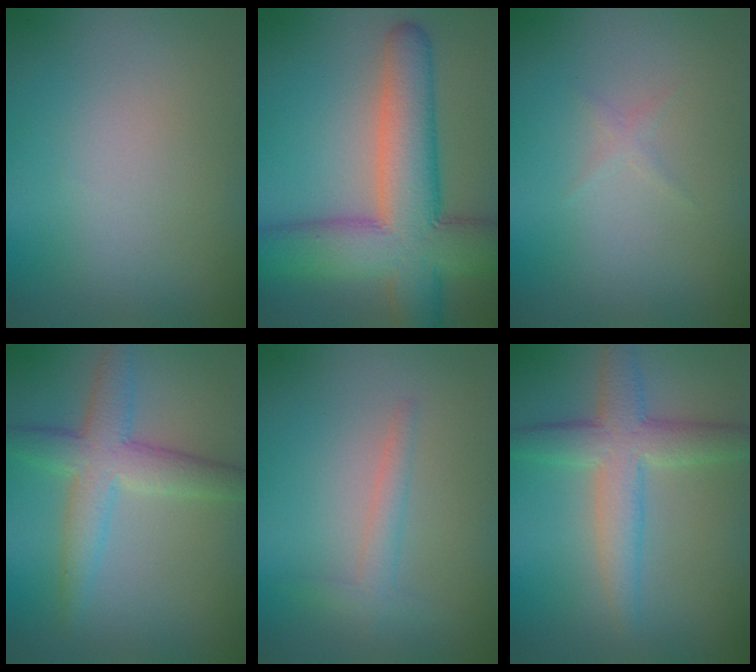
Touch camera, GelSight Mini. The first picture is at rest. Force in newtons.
{"total": 10.5, "press": 10.5, "slide": 0.3}
{"total": 0.5, "press": 0.5, "slide": 0.0}
{"total": 4.7, "press": 4.7, "slide": 0.1}
{"total": 1.6, "press": 1.6, "slide": 0.1}
{"total": 4.6, "press": 4.6, "slide": 0.1}